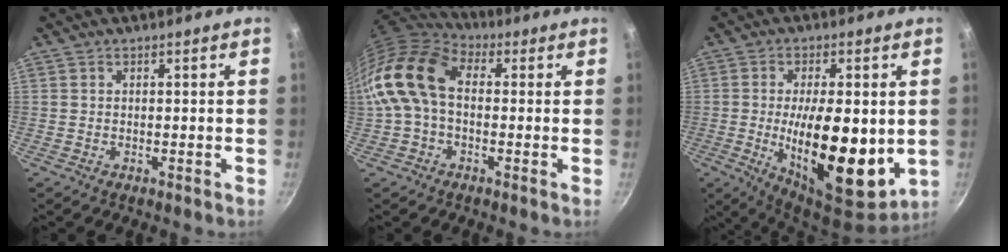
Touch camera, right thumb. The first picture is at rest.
{"total": 15.6, "force": [0.3, 10.4, 11.5], "torque": [-0.218, 0.034, -0.011]}
{"total": 18.9, "force": [-1.6, 7.7, 17.2], "torque": [-0.253, -0.017, -0.017]}